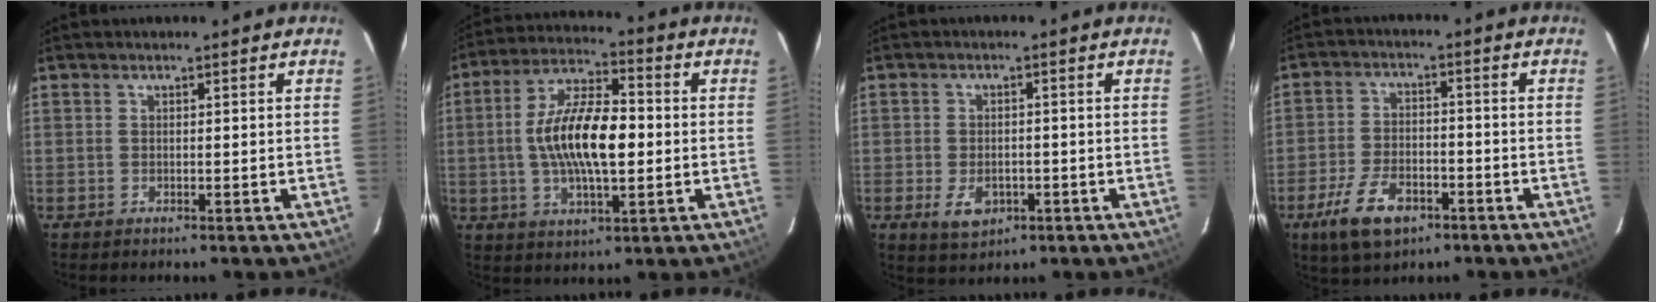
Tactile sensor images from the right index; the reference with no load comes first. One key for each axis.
{"total": 14.4, "fx": -0.7, "fy": 5.4, "fz": 13.4, "tx": -0.255, "ty": 0.009, "tz": -0.014}
{"total": 5.6, "fx": -2.2, "fy": 3.7, "fz": 3.6, "tx": -0.081, "ty": -0.009, "tz": -0.028}
{"total": 10.5, "fx": -6.1, "fy": 5.3, "fz": 6.8, "tx": -0.159, "ty": -0.006, "tz": -0.106}